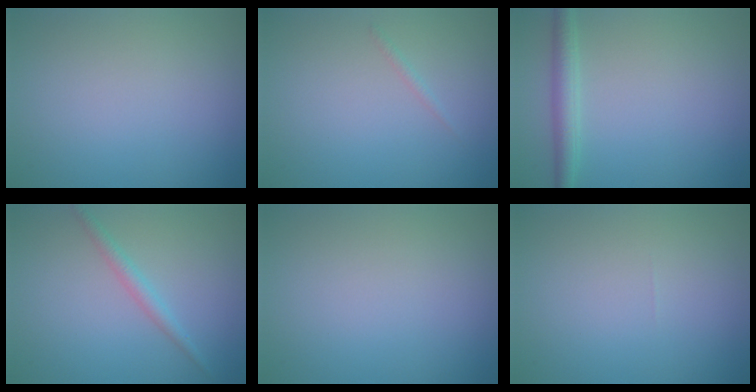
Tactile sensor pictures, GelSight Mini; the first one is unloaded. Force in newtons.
{"total": 0.5, "press": 0.5, "slide": 0.0}
{"total": 2.4, "press": 2.4, "slide": 0.1}
{"total": 1.6, "press": 1.6, "slide": 0.0}
{"total": 0.0}
{"total": 0.0}